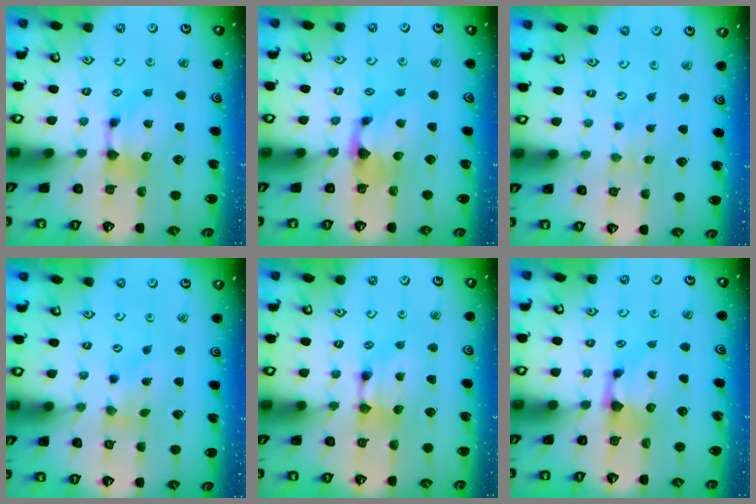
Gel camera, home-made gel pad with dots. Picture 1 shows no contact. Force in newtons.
{"total": 1.0, "press": 0.1, "slide": 1.0}
{"total": 2.1, "press": 2.1, "slide": 0.1}
{"total": 2.0, "press": 1.7, "slide": 1.0}
{"total": 1.7, "press": 1.6, "slide": 0.2}
{"total": 0.6, "press": 0.1, "slide": 0.6}